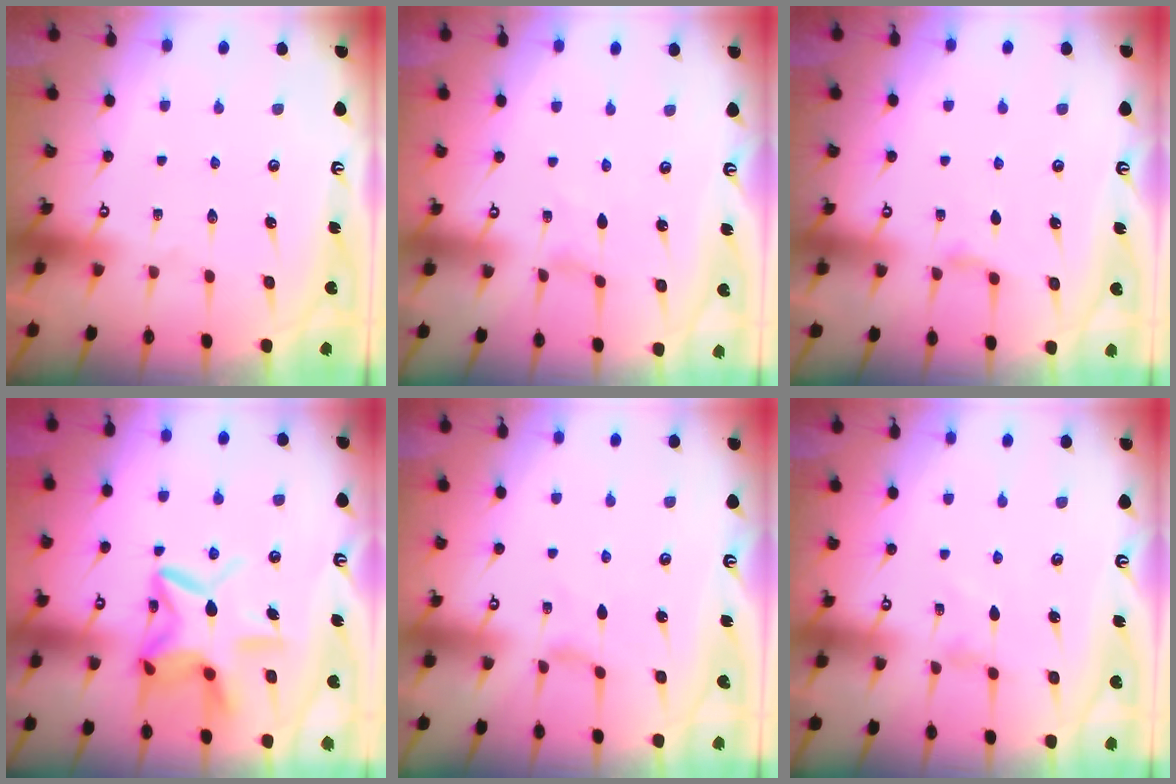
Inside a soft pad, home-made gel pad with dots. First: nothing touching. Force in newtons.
{"total": 0.0}
{"total": 2.3, "press": 2.3, "slide": 0.4}
{"total": 13.6, "press": 13.6, "slide": 1.2}
{"total": 0.0}
{"total": 0.0}